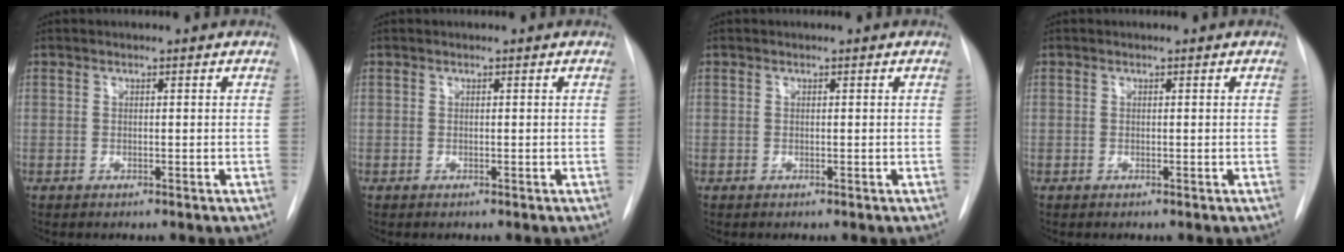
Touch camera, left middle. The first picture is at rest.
{"total": 0.0}
{"total": 0.0}
{"total": 0.0}